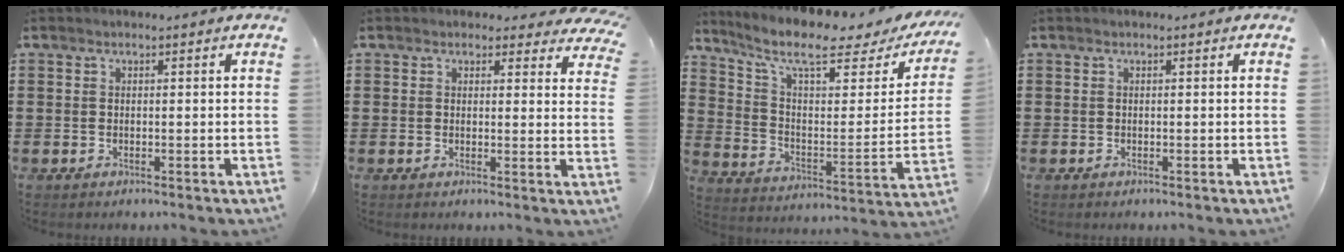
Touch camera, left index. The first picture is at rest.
{"total": 2.5, "force": [2.1, 1.1, 0.7], "torque": [-0.007, -0.006, 0.034]}
{"total": 10.3, "force": [7.3, 2.6, 6.9], "torque": [-0.147, -0.042, 0.118]}
{"total": 0.0}